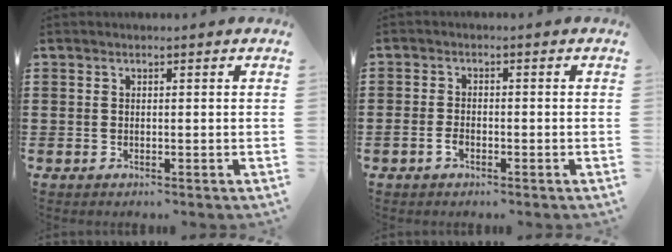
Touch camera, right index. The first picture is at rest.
{"total": 1.8, "force": [-1.1, 0.9, 1.1], "torque": [-0.023, 0.001, -0.021]}